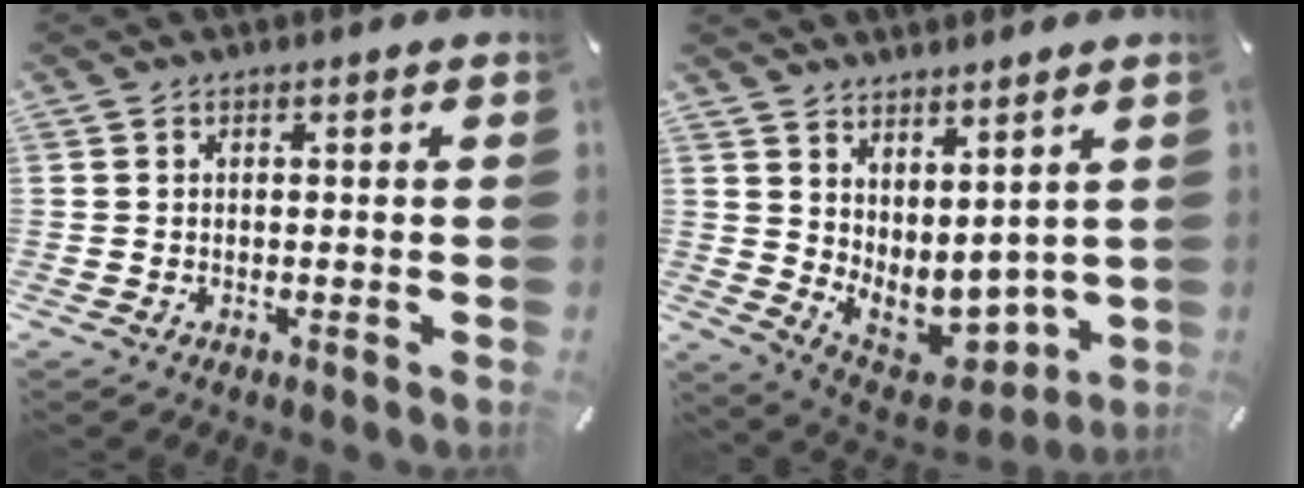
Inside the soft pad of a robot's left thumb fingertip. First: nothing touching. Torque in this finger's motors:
{"motor_torque": [1.01, 0.73, 0.42, -0.34, 0.06]}